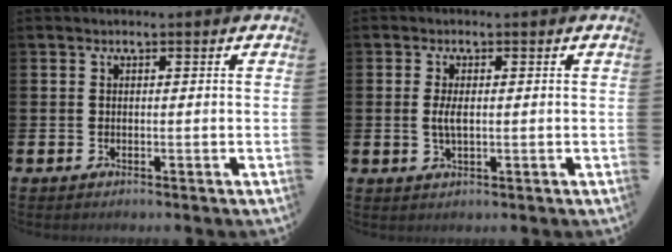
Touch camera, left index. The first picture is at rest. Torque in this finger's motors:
{"motor_torque": [0.85, 0.00, 0.43, 0.12]}